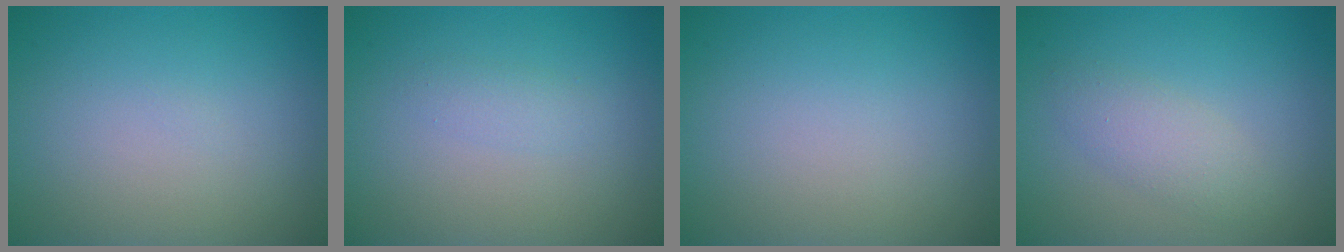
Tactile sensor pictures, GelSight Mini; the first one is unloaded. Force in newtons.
{"total": 1.0, "press": 1.0, "slide": 0.1}
{"total": 0.0}
{"total": 2.2, "press": 2.2, "slide": 0.2}